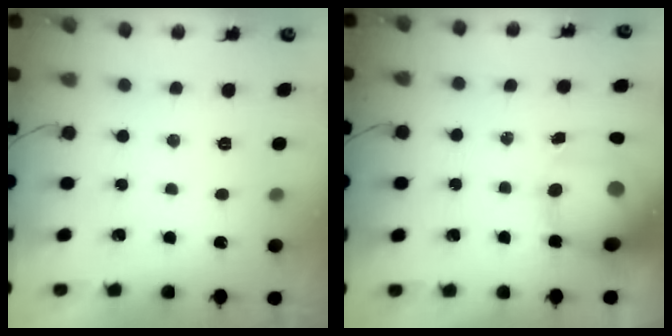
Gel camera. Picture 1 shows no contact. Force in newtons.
{"total": 12.9, "press": 12.5, "slide": 3.4}